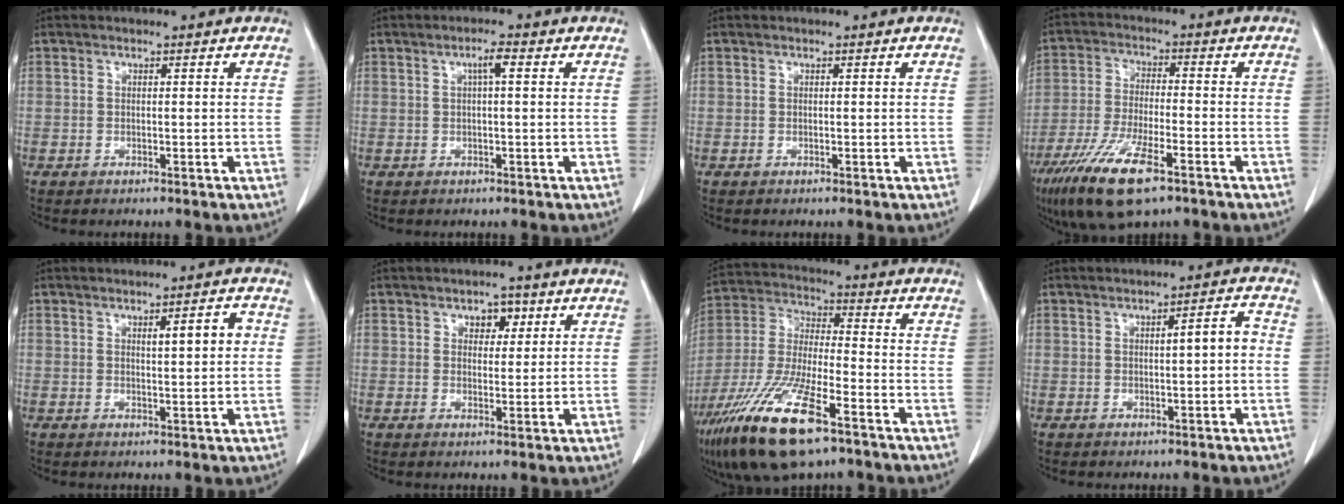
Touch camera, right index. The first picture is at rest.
{"total": 2.2, "force": [0.7, 0.2, 2.1], "torque": [-0.036, 0.006, 0.011]}
{"total": 0.0}
{"total": 11.9, "force": [-7.2, 2.5, 9.1], "torque": [-0.181, -0.025, -0.126]}
{"total": 3.9, "force": [1.0, 0.8, 3.7], "torque": [-0.054, 0.005, 0.016]}
{"total": 3.1, "force": [1.6, 1.9, 1.9], "torque": [-0.019, 0.004, 0.023]}
{"total": 17.7, "force": [-10.5, 3.9, 13.7], "torque": [-0.304, -0.038, -0.196]}
{"total": 3.3, "force": [0.0, 0.4, 3.2], "torque": [-0.045, 0.008, -0.001]}